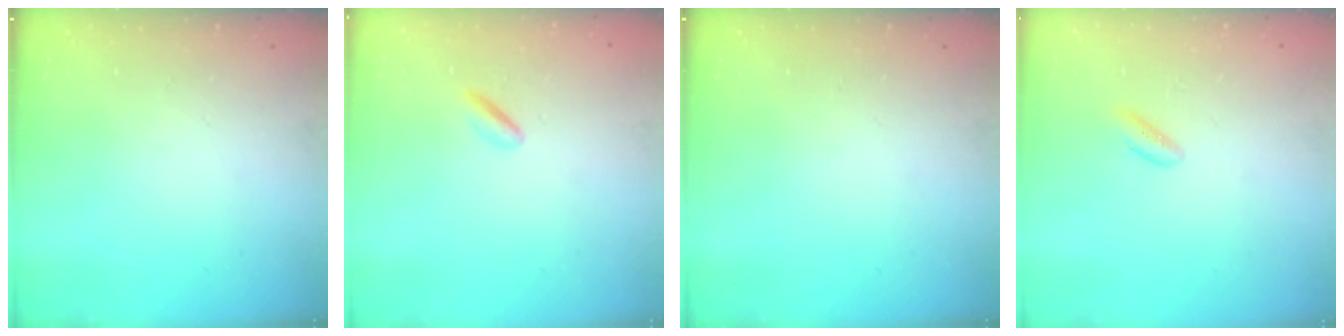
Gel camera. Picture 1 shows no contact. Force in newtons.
{"total": 1.4, "press": 1.2, "slide": 0.8}
{"total": 0.0}
{"total": 1.9, "press": 1.8, "slide": 0.4}